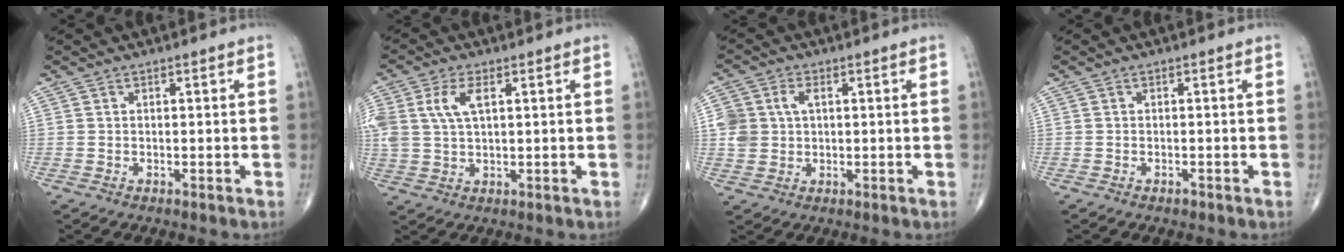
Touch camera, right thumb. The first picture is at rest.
{"total": 7.2, "force": [2.3, 3.7, 5.8], "torque": [-0.135, 0.004, 0.048]}
{"total": 6.7, "force": [1.4, 4.8, 4.4], "torque": [-0.090, 0.008, 0.031]}
{"total": 0.7, "force": [-0.5, 0.4, 0.3], "torque": [-0.004, 0.000, -0.009]}